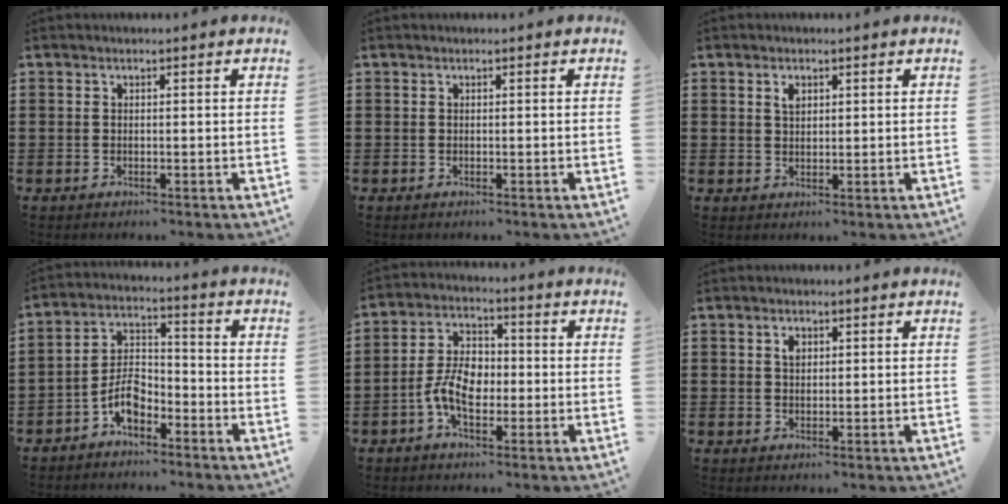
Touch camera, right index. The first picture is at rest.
{"total": 0.0}
{"total": 1.8, "force": [0.9, 0.9, 1.2], "torque": [-0.028, 0.001, 0.018]}
{"total": 6.1, "force": [-3.6, 3.0, 3.8], "torque": [-0.080, 0.014, -0.070]}
{"total": 6.9, "force": [-1.9, 4.2, 5.1], "torque": [-0.119, 0.006, -0.042]}
{"total": 1.6, "force": [0.7, 0.9, 1.2], "torque": [-0.027, 0.003, 0.013]}